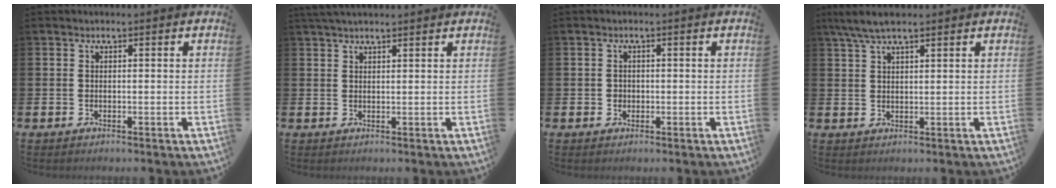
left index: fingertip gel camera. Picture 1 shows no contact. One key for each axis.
{"total": 1.7, "fx": 1.5, "fy": 0.1, "fz": 0.8, "tx": -0.012, "ty": 0.002, "tz": 0.027}
{"total": 1.1, "fx": 0.1, "fy": 1.1, "fz": 0.2, "tx": 0.008, "ty": 0.003, "tz": -0.003}
{"total": 4.9, "fx": 3.8, "fy": 1.1, "fz": 3.0, "tx": -0.058, "ty": -0.006, "tz": 0.067}